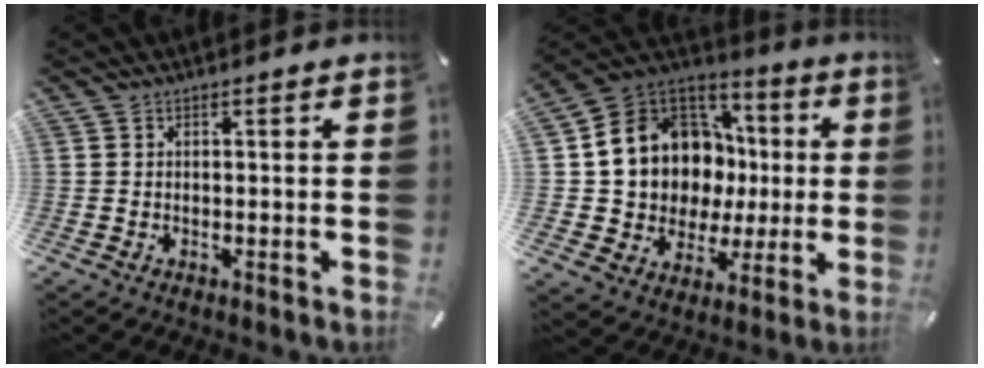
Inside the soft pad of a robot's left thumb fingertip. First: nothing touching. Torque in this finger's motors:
{"motor_torque": [2.04, 2.80, 1.70, -0.49, 0.31]}